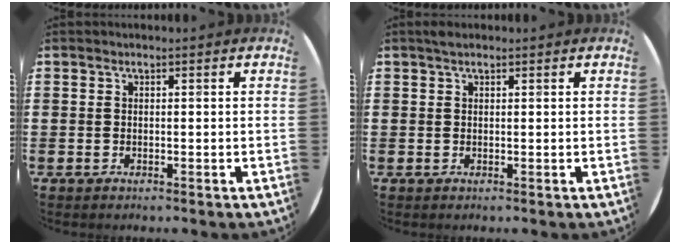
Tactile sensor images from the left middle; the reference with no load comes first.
{"total": 0.6, "force": [0.5, 0.2, 0.3], "torque": [-0.006, 0.003, 0.009]}